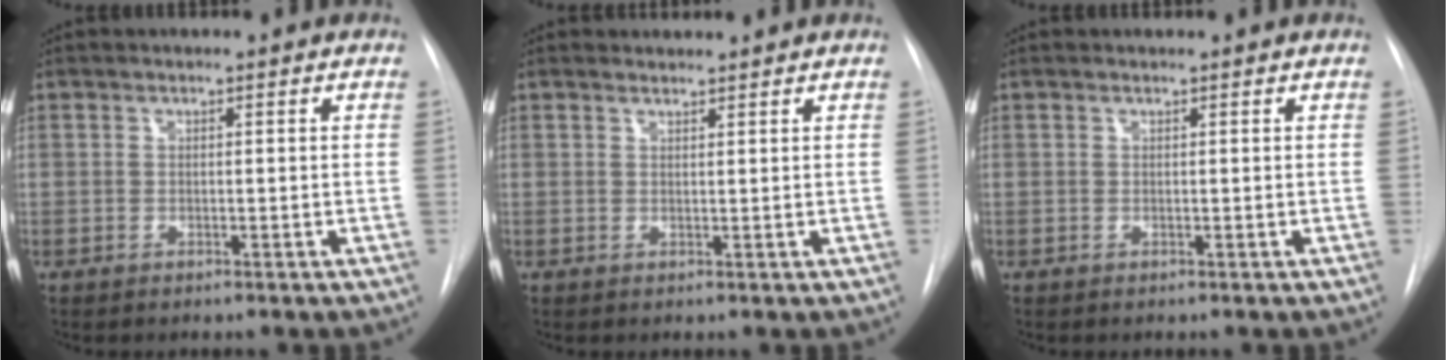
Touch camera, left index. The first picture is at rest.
{"total": 1.1, "force": [1.1, 0.0, -0.1], "torque": [-0.006, 0.007, 0.022]}
{"total": 0.0}